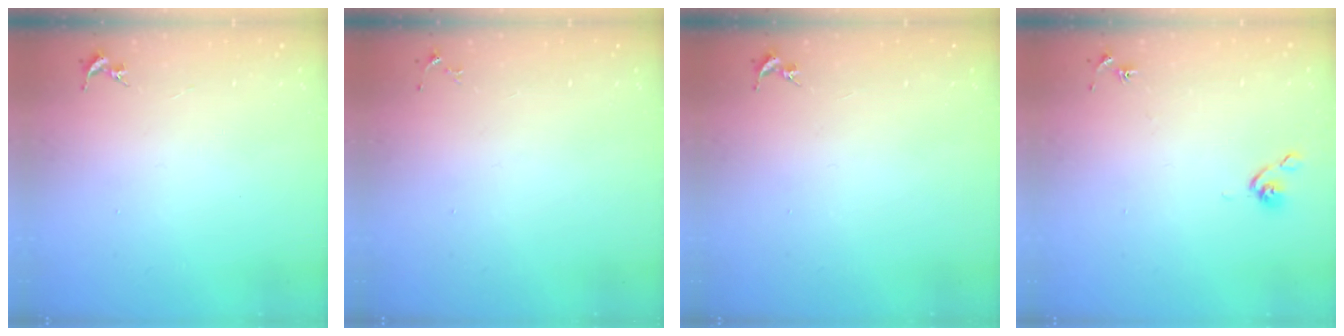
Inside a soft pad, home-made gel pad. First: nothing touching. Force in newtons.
{"total": 3.3, "press": 3.3, "slide": 0.5}
{"total": 0.0}
{"total": 4.9, "press": 4.9, "slide": 0.7}